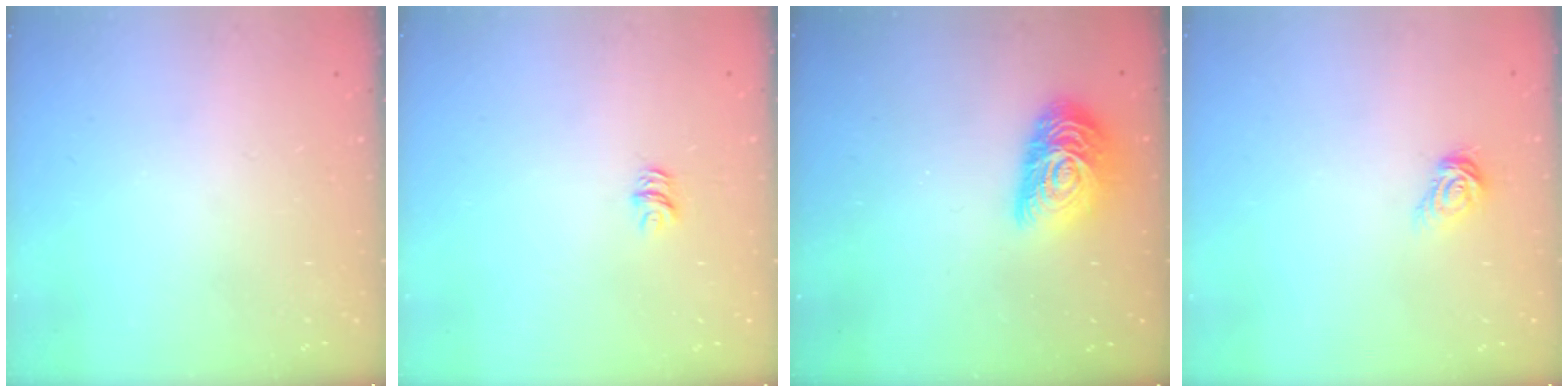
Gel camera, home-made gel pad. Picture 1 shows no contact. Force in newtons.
{"total": 4.1, "press": 4.1, "slide": 0.3}
{"total": 14.2, "press": 14.2, "slide": 1.1}
{"total": 6.7, "press": 6.7, "slide": 0.5}